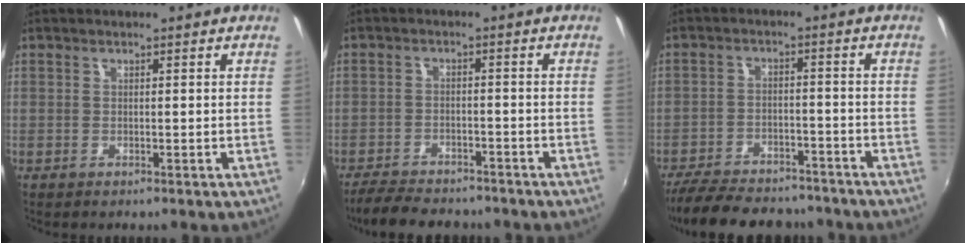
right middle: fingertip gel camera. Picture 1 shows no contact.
{"total": 9.9, "force": [-8.6, 3.4, 3.7], "torque": [-0.096, -0.011, -0.134]}
{"total": 18.7, "force": [-15.6, 6.7, 7.8], "torque": [-0.176, -0.010, -0.224]}